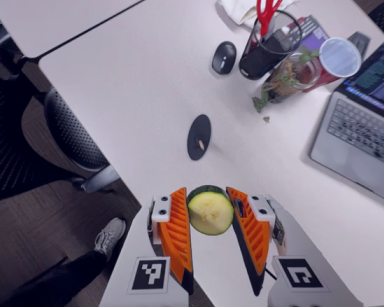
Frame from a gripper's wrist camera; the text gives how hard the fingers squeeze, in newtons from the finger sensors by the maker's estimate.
{"total": 8.5, "left": 8.1, "right": 9.0}